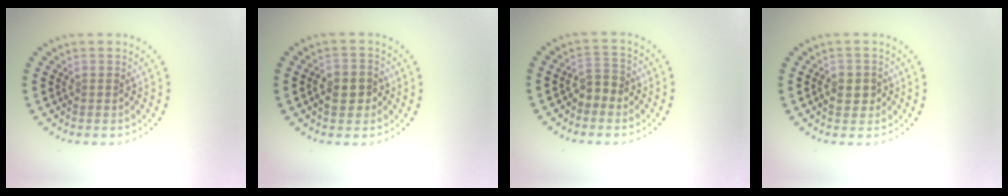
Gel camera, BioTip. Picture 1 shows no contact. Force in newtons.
{"total": 2.8, "press": 2.8, "slide": 0.6}
{"total": 2.0, "press": 1.8, "slide": 0.7}
{"total": 2.3, "press": 2.3, "slide": 0.6}